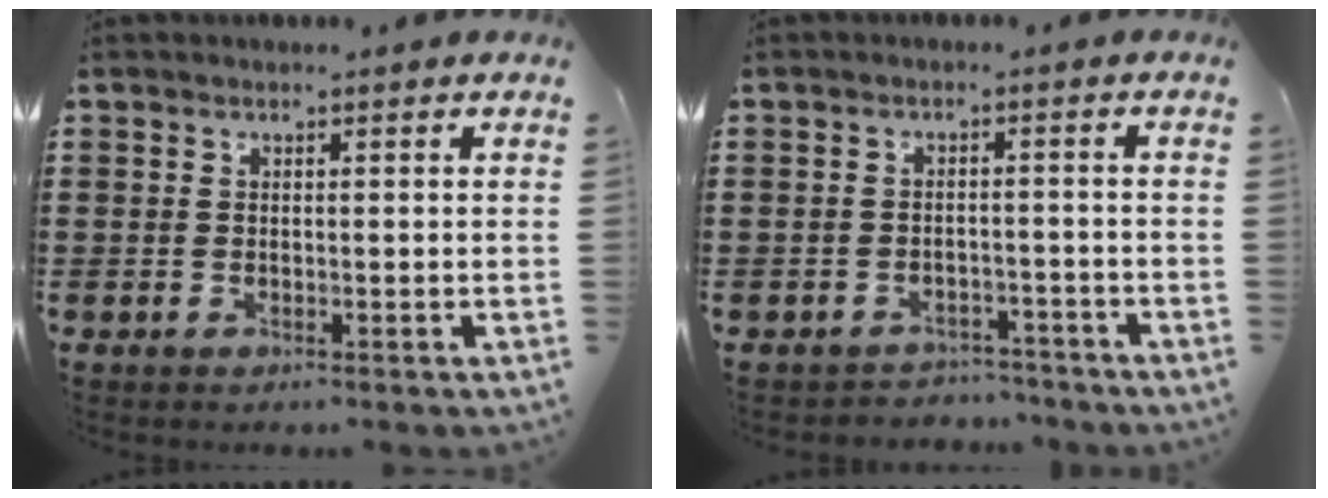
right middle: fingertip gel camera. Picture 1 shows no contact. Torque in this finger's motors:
{"motor_torque": [0.01, -0.13, -0.05, 0.00]}